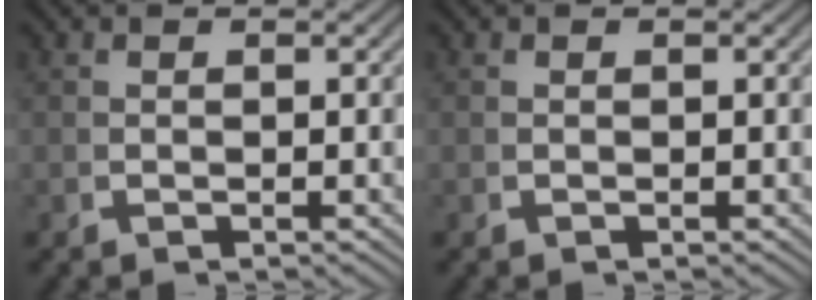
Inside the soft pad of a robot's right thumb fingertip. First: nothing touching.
{"total": 0.0}